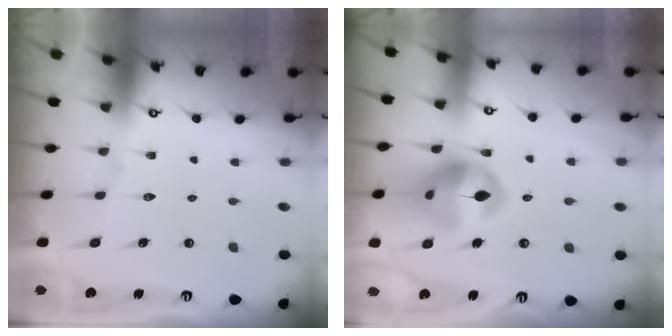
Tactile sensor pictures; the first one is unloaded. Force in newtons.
{"total": 14.5, "press": 14.4, "slide": 1.9}